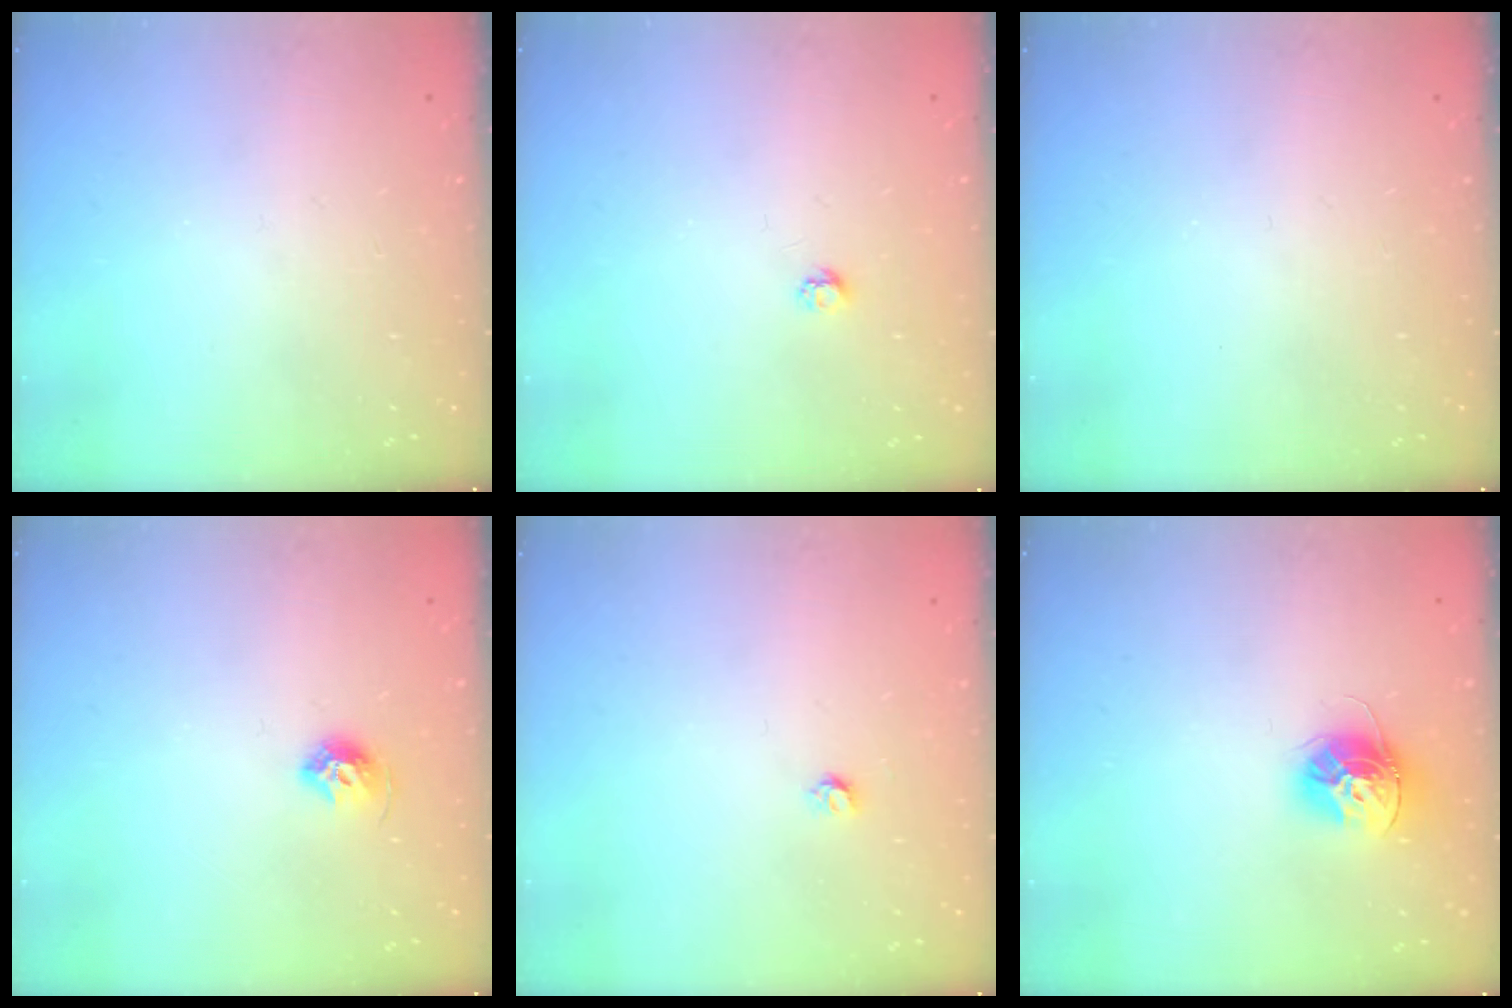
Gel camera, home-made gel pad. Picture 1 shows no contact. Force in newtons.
{"total": 2.7, "press": 2.7, "slide": 0.4}
{"total": 0.0}
{"total": 7.3, "press": 7.3, "slide": 0.8}
{"total": 3.2, "press": 3.2, "slide": 0.3}
{"total": 12.1, "press": 12.1, "slide": 0.5}